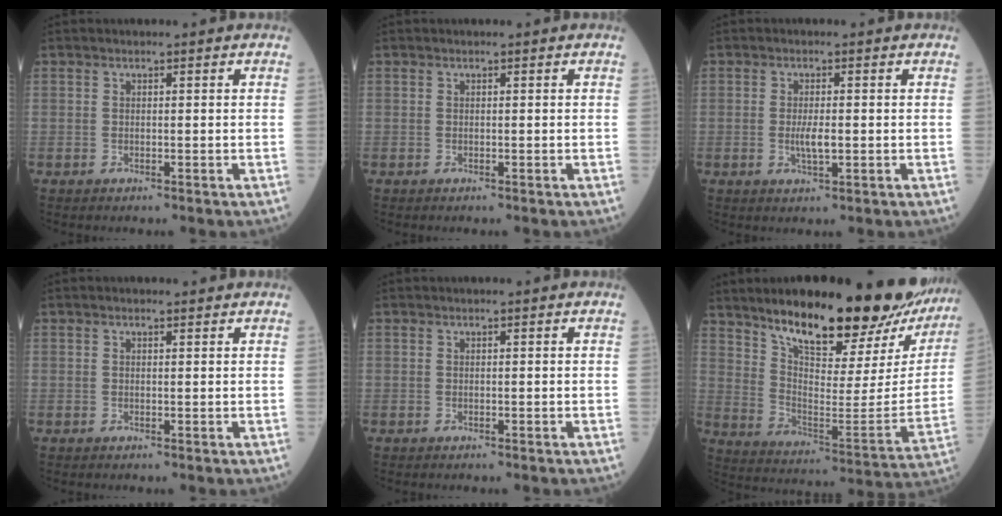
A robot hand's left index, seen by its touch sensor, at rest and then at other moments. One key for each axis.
{"total": 0.0}
{"total": 2.9, "fx": -0.3, "fy": 0.7, "fz": 2.8, "tx": -0.058, "ty": -0.003, "tz": -0.004}
{"total": 0.7, "fx": 0.6, "fy": 0.3, "fz": 0.4, "tx": -0.015, "ty": 0.005, "tz": 0.008}
{"total": 0.0}
{"total": 28.3, "fx": 22.6, "fy": 6.9, "fz": 15.4, "tx": -0.236, "ty": -0.042, "tz": 0.312}